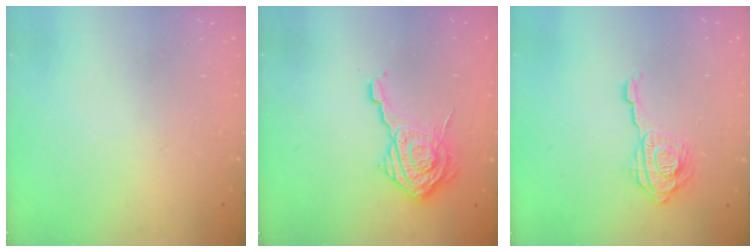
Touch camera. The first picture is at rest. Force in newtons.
{"total": 13.9, "press": 13.8, "slide": 0.7}
{"total": 11.7, "press": 11.7, "slide": 1.1}